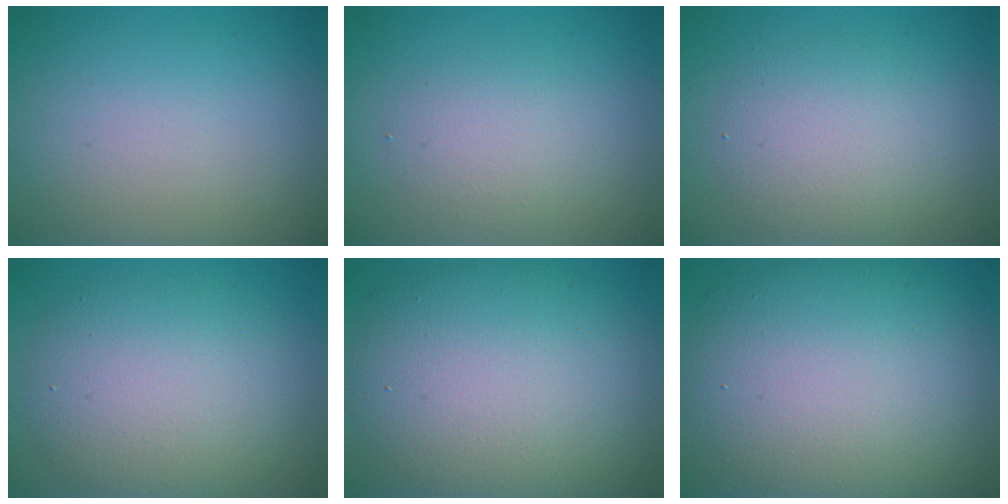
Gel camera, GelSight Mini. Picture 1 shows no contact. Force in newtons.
{"total": 2.2, "press": 2.2, "slide": 0.2}
{"total": 3.8, "press": 3.8, "slide": 0.3}
{"total": 6.7, "press": 6.7, "slide": 0.5}
{"total": 11.2, "press": 11.2, "slide": 0.4}
{"total": 12.9, "press": 12.8, "slide": 1.4}